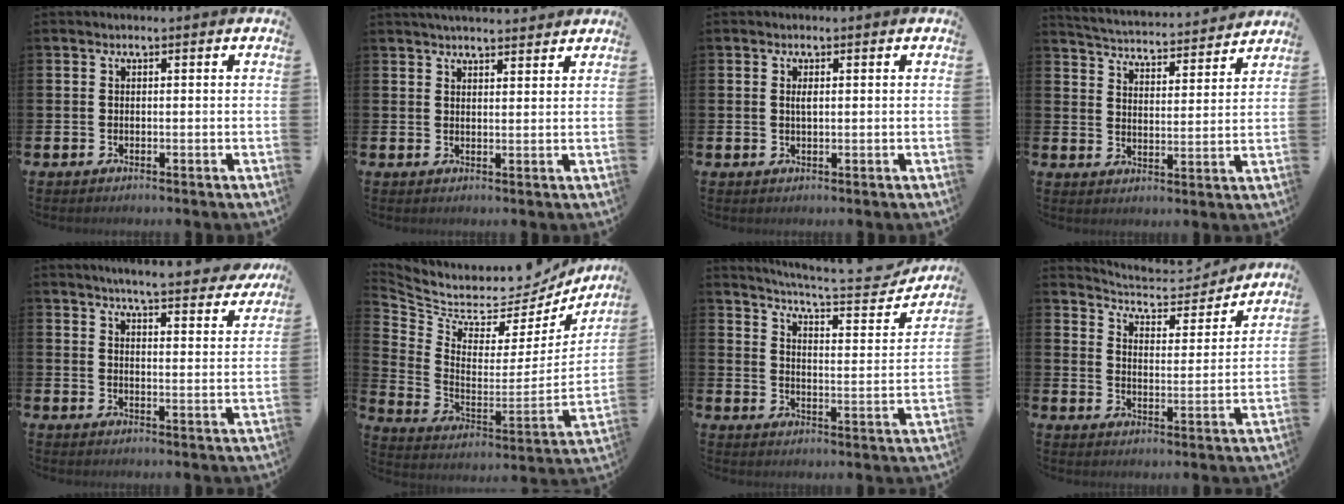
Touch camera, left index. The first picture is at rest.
{"total": 3.3, "force": [3.3, 0.4, 0.4], "torque": [-0.014, -0.013, 0.061]}
{"total": 1.0, "force": [0.4, 0.3, 0.9], "torque": [-0.017, 0.002, 0.006]}
{"total": 4.5, "force": [4.5, 0.5, 0.2], "torque": [-0.032, -0.041, 0.075]}
{"total": 5.7, "force": [5.5, 0.0, 1.5], "torque": [-0.036, -0.038, 0.093]}
{"total": 6.2, "force": [5.4, 2.8, 1.5], "torque": [-0.071, -0.054, 0.089]}
{"total": 6.0, "force": [5.7, 0.6, 2.0], "torque": [-0.054, -0.050, 0.088]}
{"total": 5.6, "force": [5.4, 1.5, 0.8], "torque": [-0.043, -0.045, 0.088]}